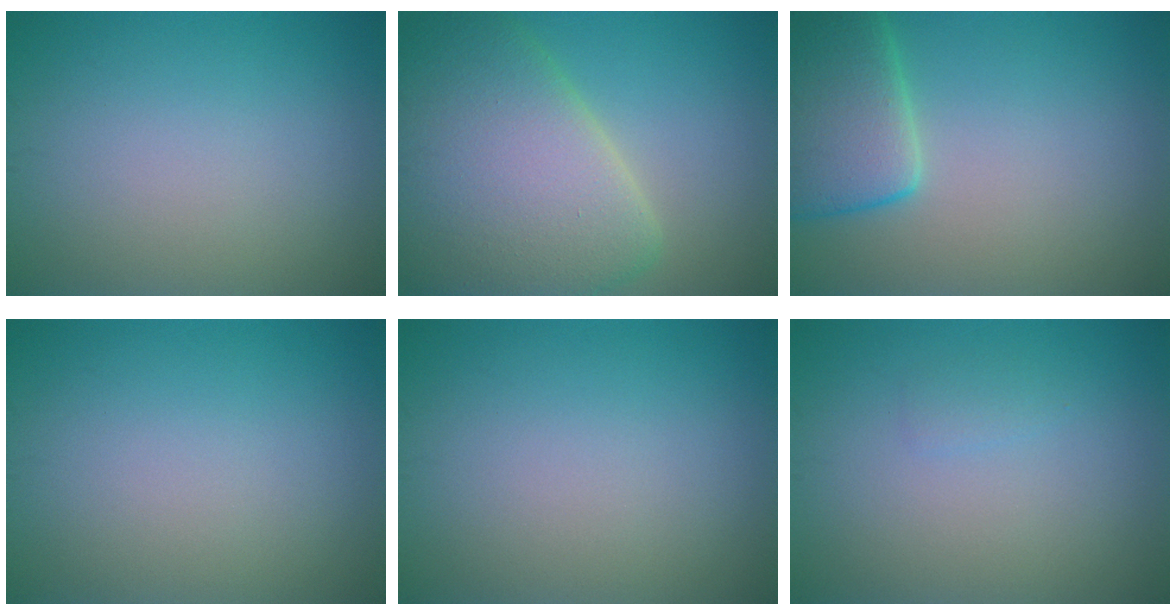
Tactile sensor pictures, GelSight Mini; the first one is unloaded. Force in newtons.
{"total": 11.0, "press": 10.9, "slide": 1.1}
{"total": 6.6, "press": 6.6, "slide": 0.5}
{"total": 0.0}
{"total": 0.0}
{"total": 0.7, "press": 0.7, "slide": 0.1}